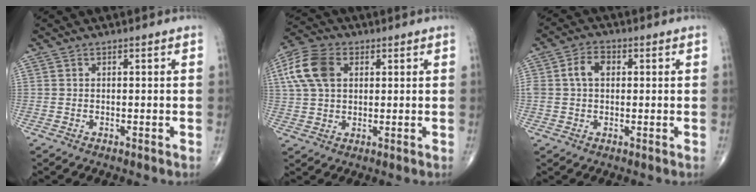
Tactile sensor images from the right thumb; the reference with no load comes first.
{"total": 10.8, "force": [3.0, 7.3, 7.5], "torque": [-0.151, 0.012, 0.051]}
{"total": 5.2, "force": [0.9, 3.6, 3.6], "torque": [-0.068, 0.014, 0.015]}